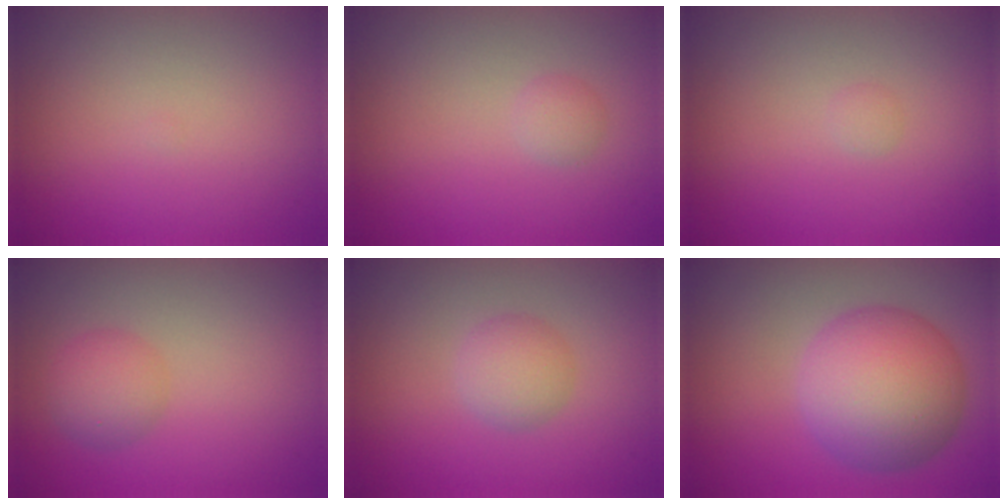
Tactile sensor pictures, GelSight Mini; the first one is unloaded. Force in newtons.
{"total": 1.0, "press": 1.0, "slide": 0.1}
{"total": 0.5, "press": 0.5, "slide": 0.1}
{"total": 2.5, "press": 2.5, "slide": 0.1}
{"total": 2.4, "press": 2.4, "slide": 0.1}
{"total": 8.7, "press": 8.7, "slide": 0.2}